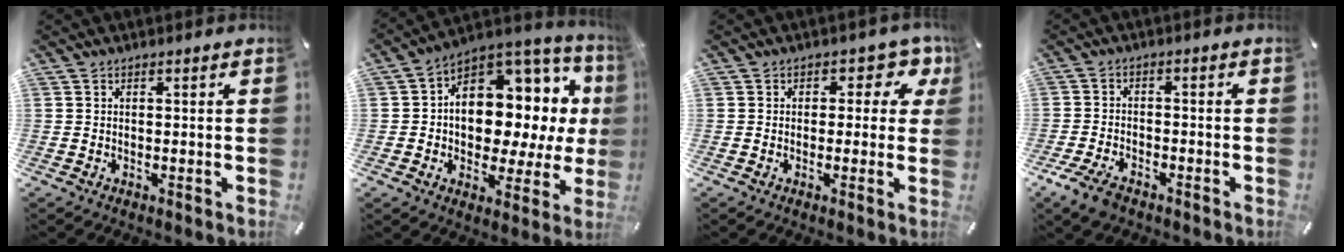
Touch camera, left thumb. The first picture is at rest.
{"total": 13.4, "force": [1.5, 10.4, 8.2], "torque": [-0.101, -0.038, 0.032]}
{"total": 5.3, "force": [1.5, 3.8, 3.4], "torque": [-0.034, -0.007, 0.017]}
{"total": 6.0, "force": [-4.0, 3.0, 3.1], "torque": [-0.078, 0.012, -0.078]}